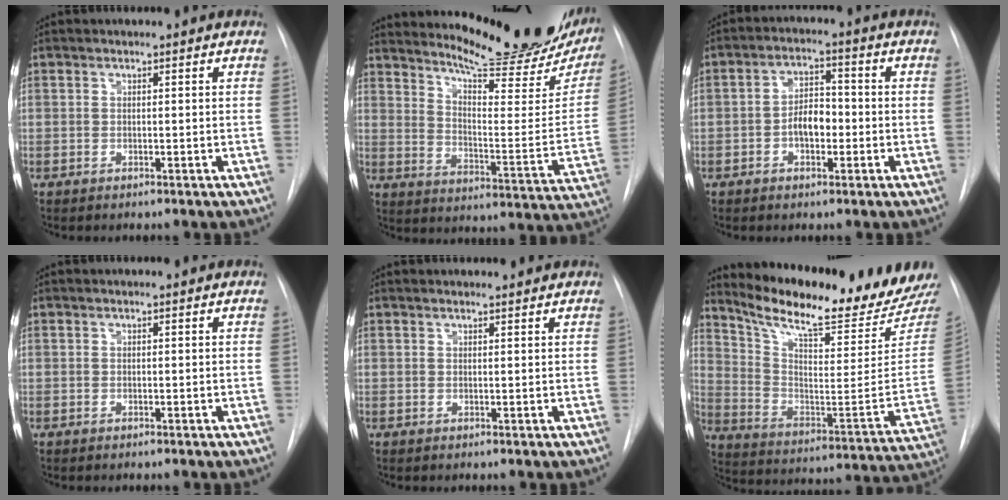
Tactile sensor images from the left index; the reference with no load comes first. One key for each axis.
{"total": 24.4, "fx": 21.2, "fy": 3.5, "fz": 11.6, "tx": -0.179, "ty": -0.074, "tz": 0.276}
{"total": 5.0, "fx": -1.3, "fy": 2.7, "fz": 4.0, "tx": -0.071, "ty": 0.014, "tz": -0.025}
{"total": 0.0}
{"total": 2.6, "fx": 2.6, "fy": 0.4, "fz": 0.3, "tx": -0.010, "ty": 0.014, "tz": 0.031}
{"total": 23.1, "fx": 20.8, "fy": 1.1, "fz": 9.9, "tx": -0.171, "ty": -0.085, "tz": 0.304}